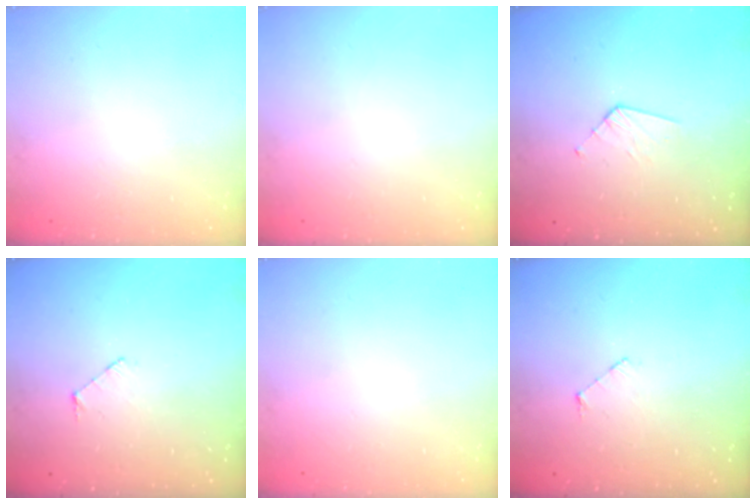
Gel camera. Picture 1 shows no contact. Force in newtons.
{"total": 0.0}
{"total": 3.3, "press": 3.3, "slide": 0.2}
{"total": 3.8, "press": 3.8, "slide": 0.4}
{"total": 0.0}
{"total": 3.6, "press": 3.6, "slide": 0.3}